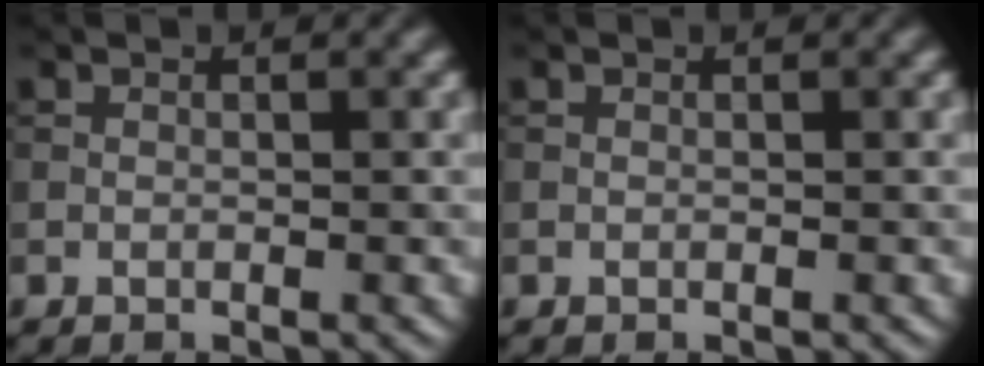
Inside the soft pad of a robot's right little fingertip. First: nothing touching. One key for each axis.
{"total": 0.0}